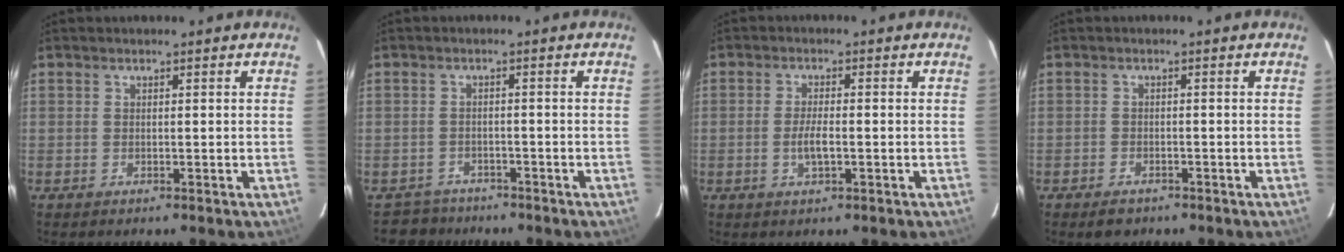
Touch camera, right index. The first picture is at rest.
{"total": 4.4, "force": [-3.6, 2.4, -0.5], "torque": [0.000, 0.010, -0.061]}
{"total": 3.4, "force": [-1.0, 1.0, 3.1], "torque": [-0.063, -0.004, -0.017]}
{"total": 2.9, "force": [-2.1, 1.7, 1.0], "torque": [-0.026, -0.001, -0.031]}